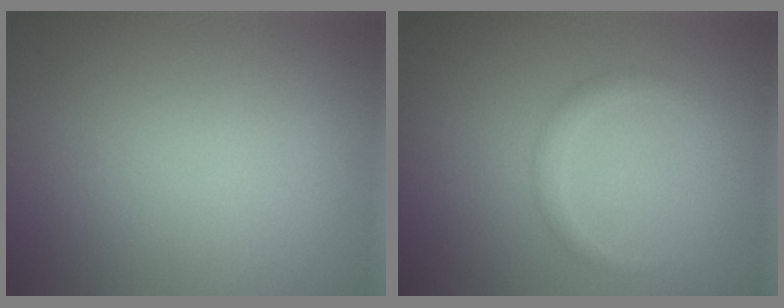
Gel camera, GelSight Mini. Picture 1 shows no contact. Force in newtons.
{"total": 1.4, "press": 1.4, "slide": 0.0}